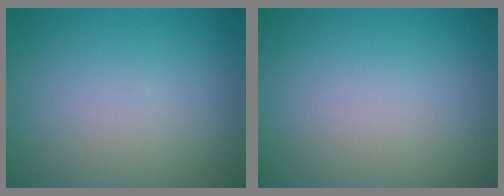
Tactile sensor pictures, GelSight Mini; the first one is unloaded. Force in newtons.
{"total": 0.0}